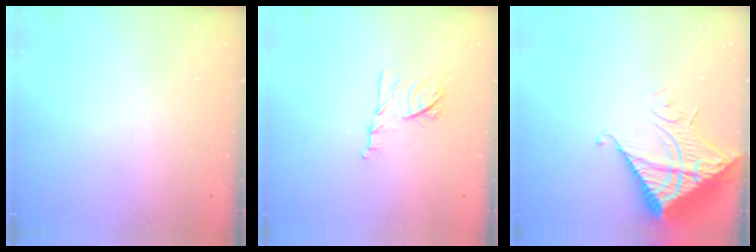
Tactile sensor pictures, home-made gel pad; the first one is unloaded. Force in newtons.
{"total": 10.5, "press": 10.5, "slide": 0.3}
{"total": 11.5, "press": 11.5, "slide": 1.2}